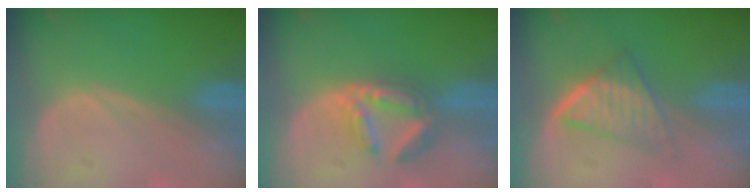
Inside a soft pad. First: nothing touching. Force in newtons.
{"total": 6.0, "press": 5.7, "slide": 2.1}
{"total": 6.6, "press": 5.5, "slide": 3.6}